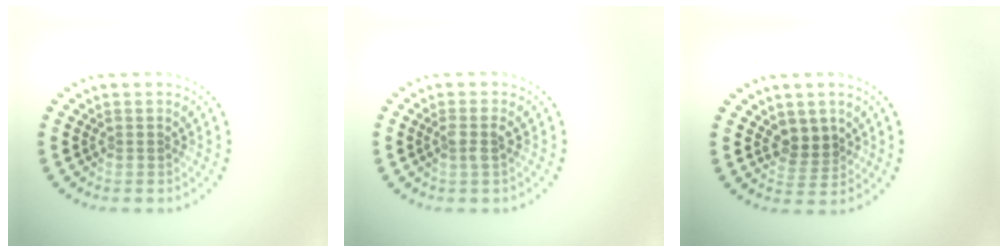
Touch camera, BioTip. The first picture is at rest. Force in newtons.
{"total": 1.5, "press": 1.3, "slide": 0.9}
{"total": 2.1, "press": 1.8, "slide": 0.9}